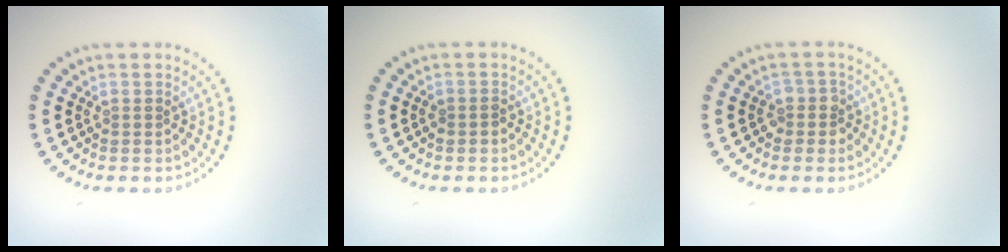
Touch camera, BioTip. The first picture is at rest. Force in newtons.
{"total": 0.8, "press": 0.7, "slide": 0.2}
{"total": 1.7, "press": 1.5, "slide": 0.7}